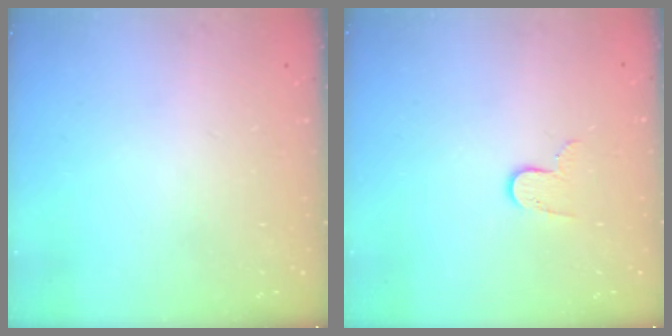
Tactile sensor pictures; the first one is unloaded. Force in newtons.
{"total": 6.3, "press": 6.3, "slide": 0.5}